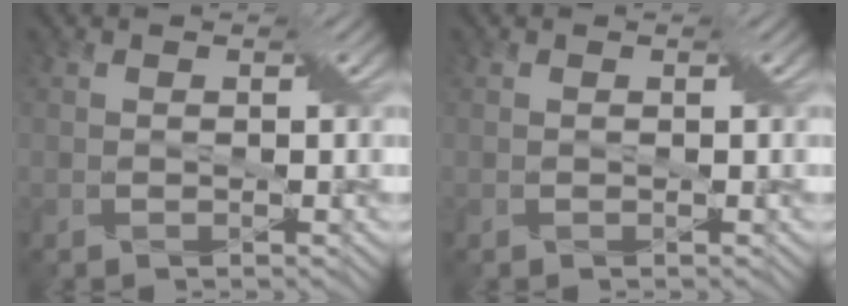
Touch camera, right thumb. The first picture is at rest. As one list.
[{"total": 0.0}]